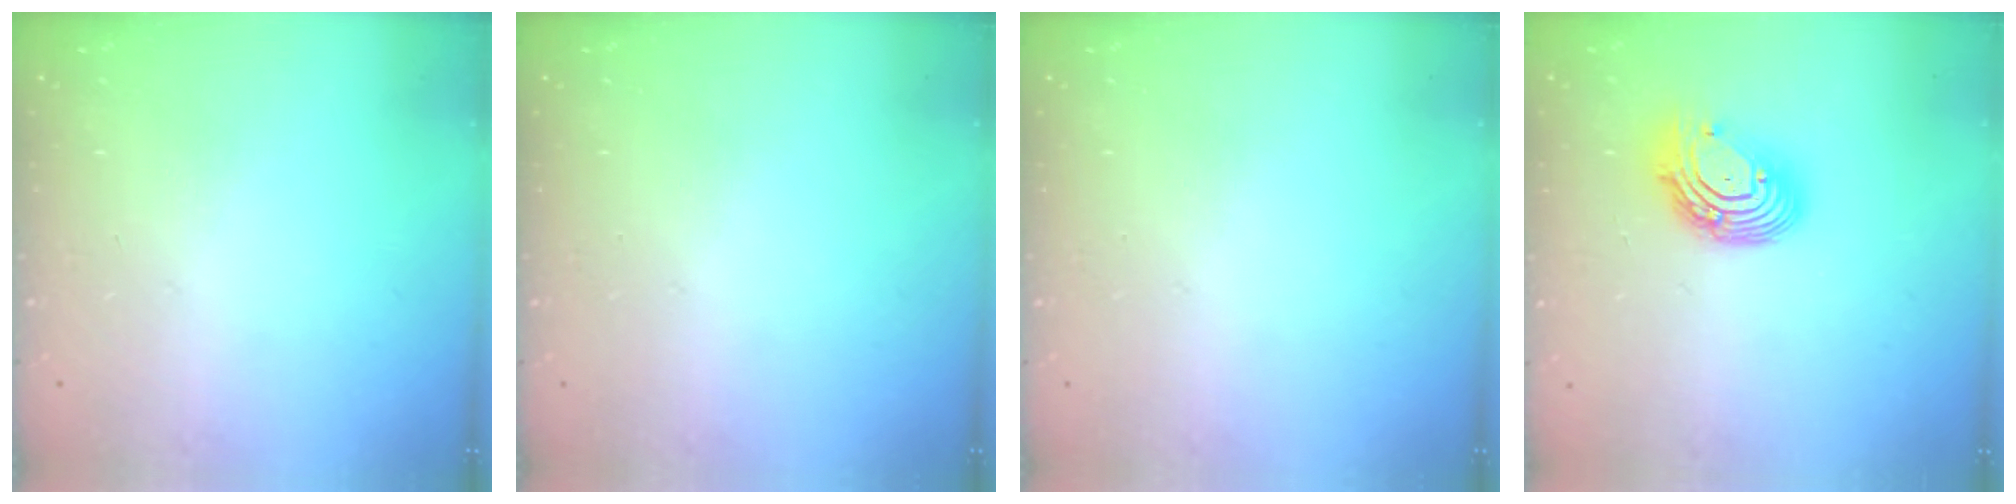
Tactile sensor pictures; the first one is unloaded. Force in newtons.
{"total": 0.0}
{"total": 0.0}
{"total": 11.5, "press": 11.5, "slide": 1.1}